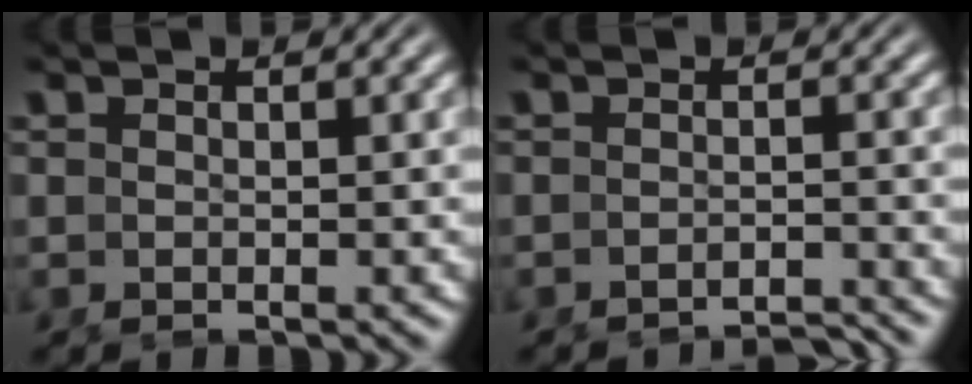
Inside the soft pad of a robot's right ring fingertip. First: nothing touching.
{"total": 2.8, "force": [-2.8, -0.3, 0.3], "torque": [-0.006, -0.011, -0.043]}